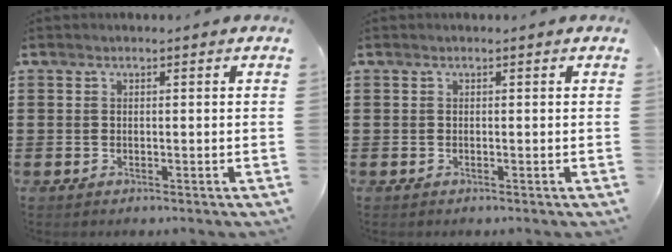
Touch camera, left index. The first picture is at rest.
{"total": 0.0}